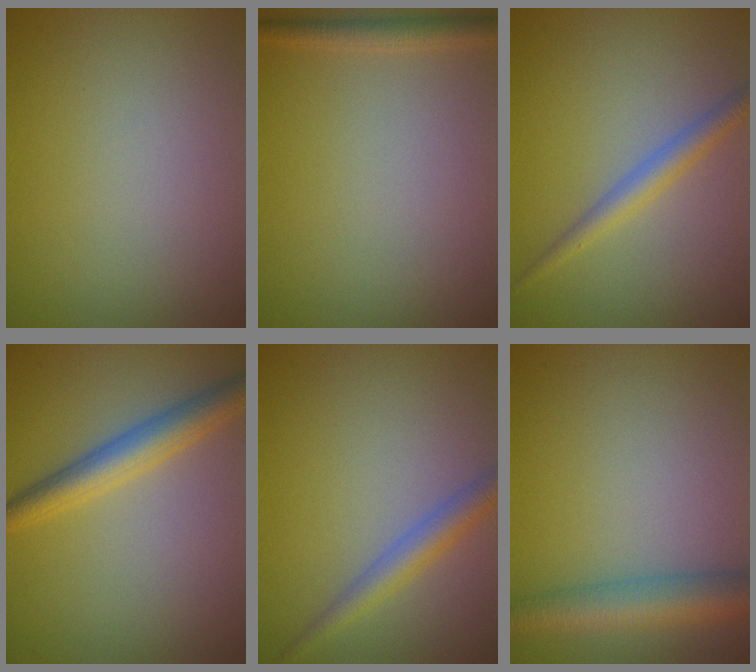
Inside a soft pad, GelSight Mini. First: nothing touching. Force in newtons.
{"total": 1.7, "press": 1.7, "slide": 0.1}
{"total": 2.3, "press": 2.3, "slide": 0.1}
{"total": 3.9, "press": 3.9, "slide": 0.1}
{"total": 2.7, "press": 2.7, "slide": 0.1}
{"total": 4.9, "press": 4.9, "slide": 0.2}